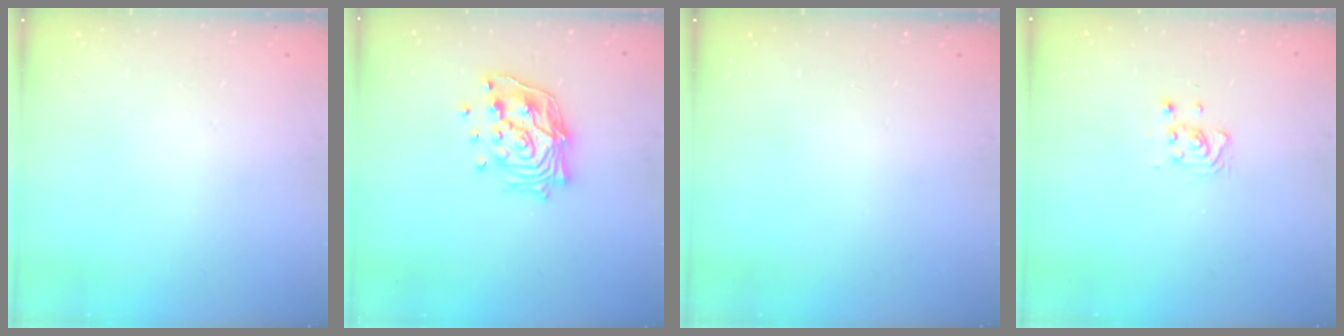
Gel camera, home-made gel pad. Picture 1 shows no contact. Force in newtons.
{"total": 16.0, "press": 15.8, "slide": 2.3}
{"total": 0.0}
{"total": 4.7, "press": 4.6, "slide": 1.1}